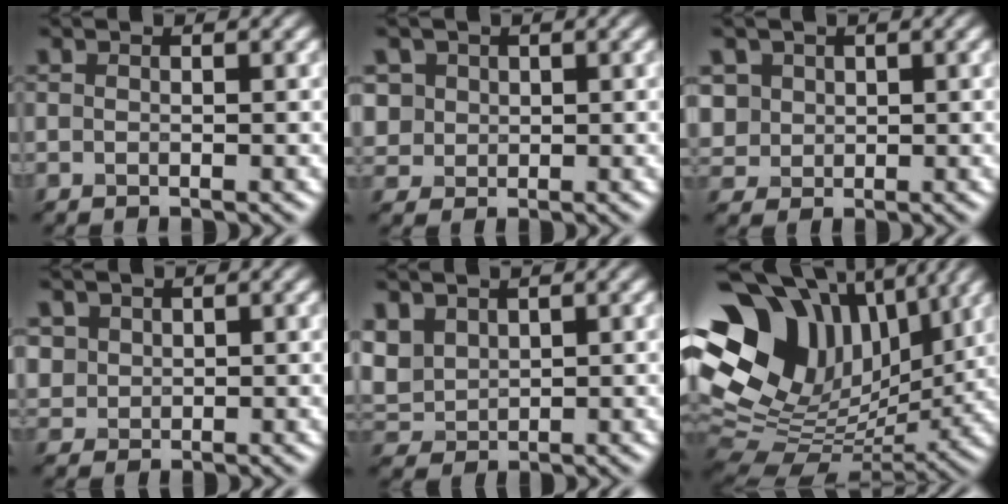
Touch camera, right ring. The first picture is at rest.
{"total": 2.3, "force": [1.4, 1.8, -0.2], "torque": [-0.016, 0.010, 0.045]}
{"total": 2.0, "force": [1.2, 1.6, -0.3], "torque": [-0.020, 0.007, 0.052]}
{"total": 1.4, "force": [0.9, 0.8, -0.8], "torque": [0.005, -0.001, 0.041]}
{"total": 2.5, "force": [1.8, 1.7, 0.5], "torque": [-0.038, 0.009, 0.055]}
{"total": 16.0, "force": [6.4, 10.8, 9.9], "torque": [-0.226, 0.035, 0.145]}